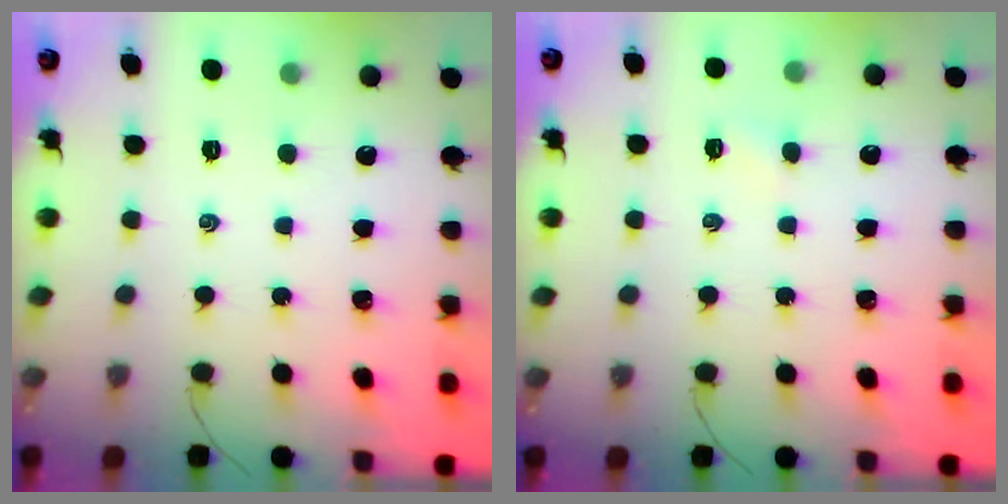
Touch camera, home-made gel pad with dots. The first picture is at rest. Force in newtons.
{"total": 1.6, "press": 1.5, "slide": 0.5}